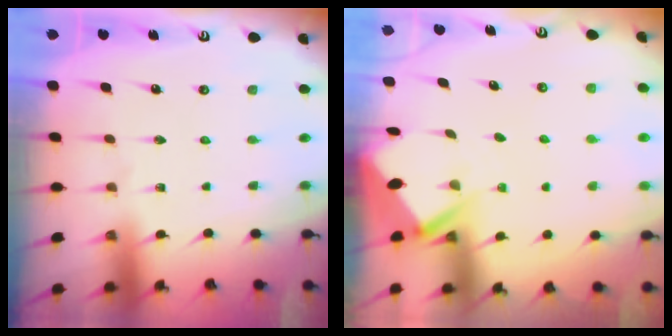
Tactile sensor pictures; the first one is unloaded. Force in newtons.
{"total": 3.0, "press": 2.9, "slide": 0.4}